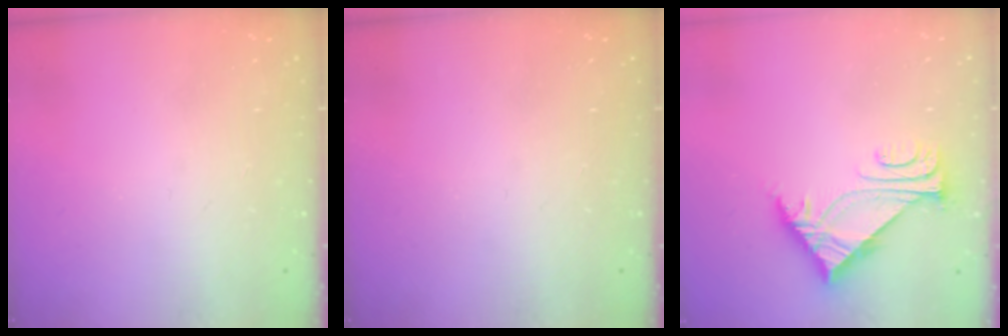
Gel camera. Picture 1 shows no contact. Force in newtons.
{"total": 0.0}
{"total": 6.2, "press": 6.2, "slide": 0.2}